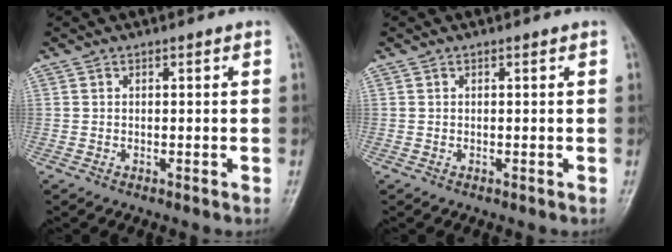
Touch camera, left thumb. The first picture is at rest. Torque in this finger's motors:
{"motor_torque": [0.00, 0.00, -0.01, -0.01, 0.00]}